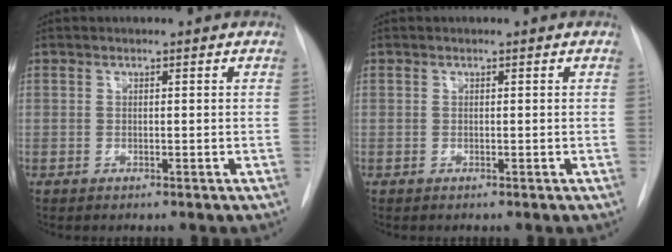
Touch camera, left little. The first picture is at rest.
{"total": 0.0}